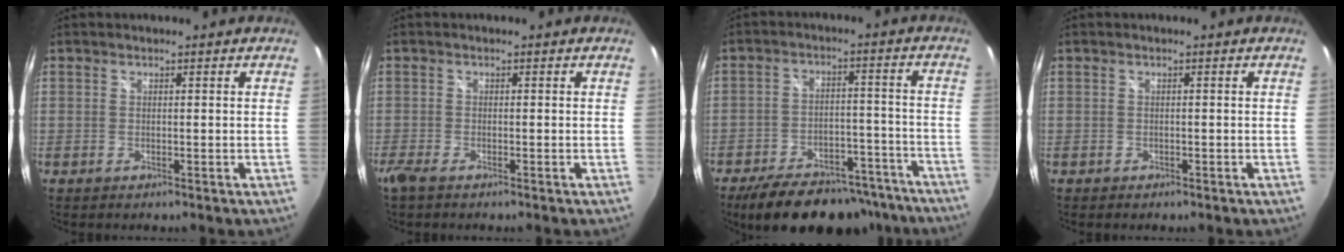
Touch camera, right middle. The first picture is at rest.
{"total": 2.3, "force": [-1.7, 0.4, 1.4], "torque": [-0.034, -0.008, -0.036]}
{"total": 19.5, "force": [-16.1, 7.9, 7.8], "torque": [-0.149, 0.022, -0.209]}
{"total": 0.8, "force": [-0.6, 0.5, 0.1], "torque": [-0.006, -0.002, -0.009]}